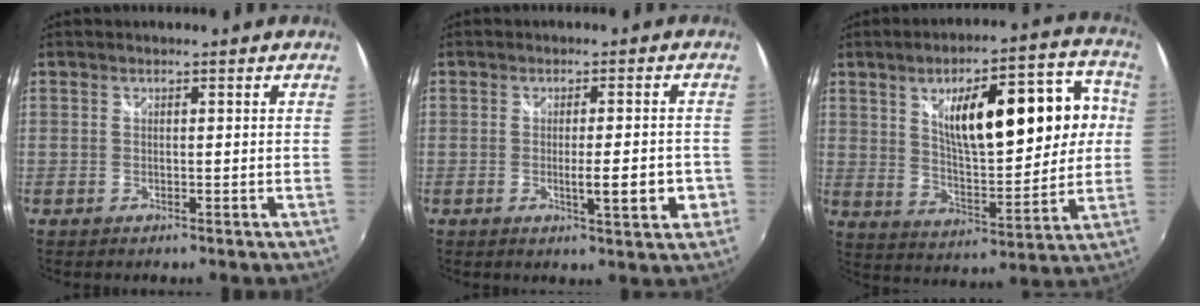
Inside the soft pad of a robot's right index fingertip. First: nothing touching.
{"total": 6.9, "force": [-2.1, 1.3, 6.5], "torque": [-0.100, -0.016, -0.027]}
{"total": 18.5, "force": [4.6, 5.5, 17.1], "torque": [-0.257, 0.016, 0.088]}